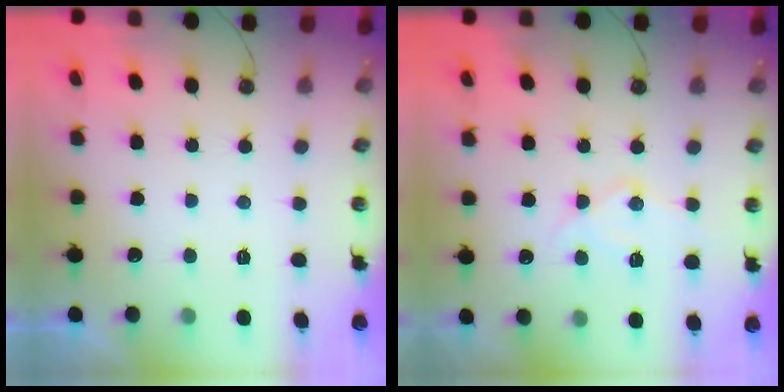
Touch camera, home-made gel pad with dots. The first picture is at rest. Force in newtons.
{"total": 11.8, "press": 11.7, "slide": 1.2}